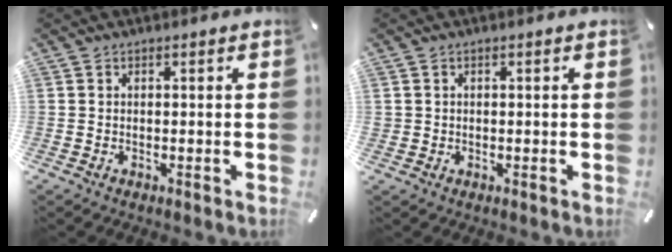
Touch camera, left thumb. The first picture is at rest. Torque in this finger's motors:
{"motor_torque": [0.48, 0.48, 0.42, 0.24, 0.09]}